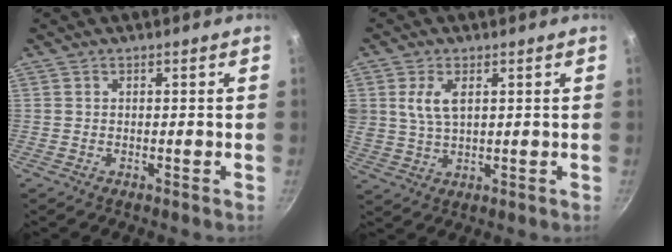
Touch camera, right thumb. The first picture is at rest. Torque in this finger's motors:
{"motor_torque": [0.03, 0.16, 0.45, 0.64, 0.08]}